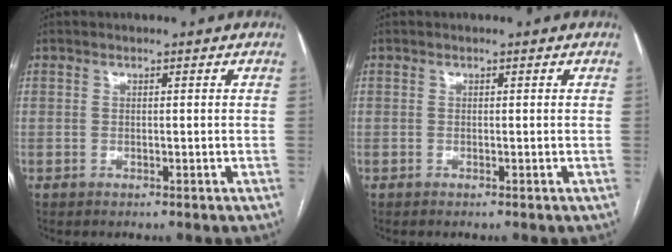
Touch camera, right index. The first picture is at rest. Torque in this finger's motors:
{"motor_torque": [0.08, 0.03, -0.03, 0.00]}